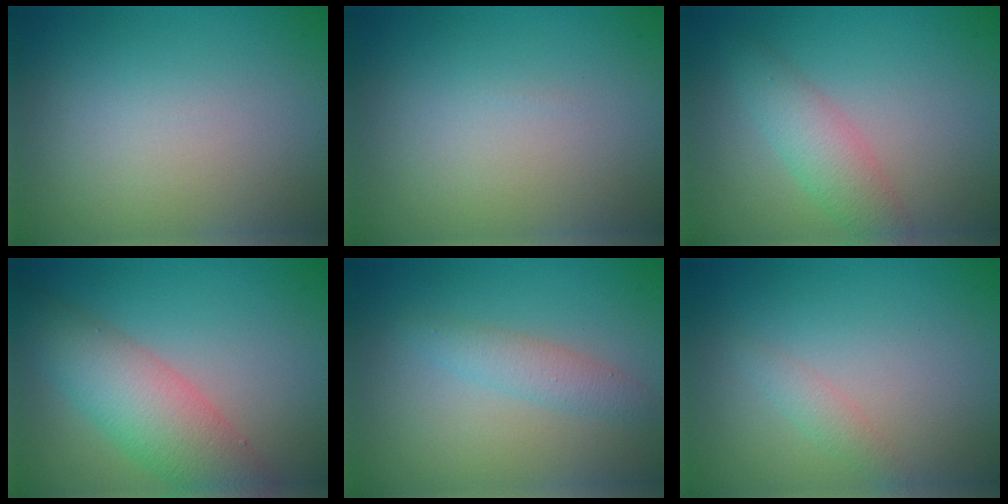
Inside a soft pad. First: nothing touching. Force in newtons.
{"total": 0.0}
{"total": 3.3, "press": 3.3, "slide": 0.1}
{"total": 6.5, "press": 6.5, "slide": 0.2}
{"total": 2.1, "press": 2.1, "slide": 0.0}
{"total": 1.2, "press": 1.2, "slide": 0.1}